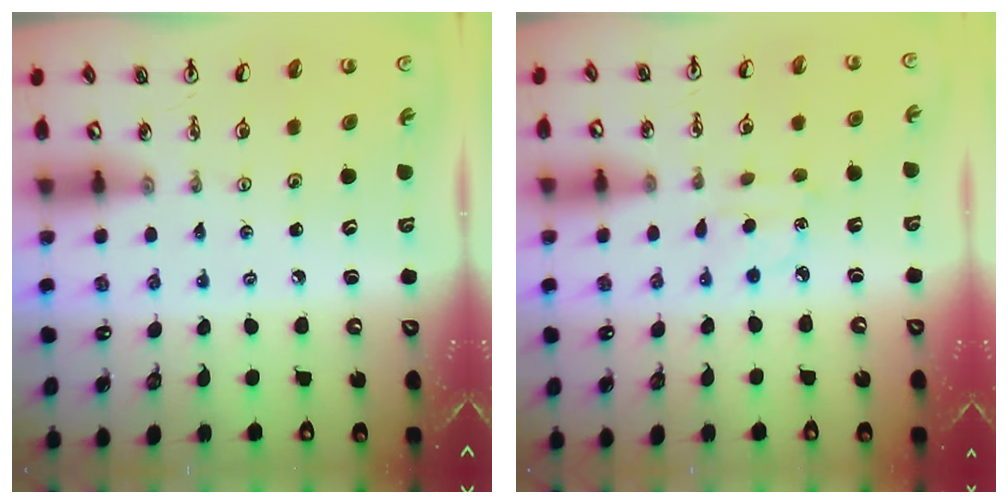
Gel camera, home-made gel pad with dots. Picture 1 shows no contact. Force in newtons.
{"total": 4.2, "press": 4.1, "slide": 0.5}